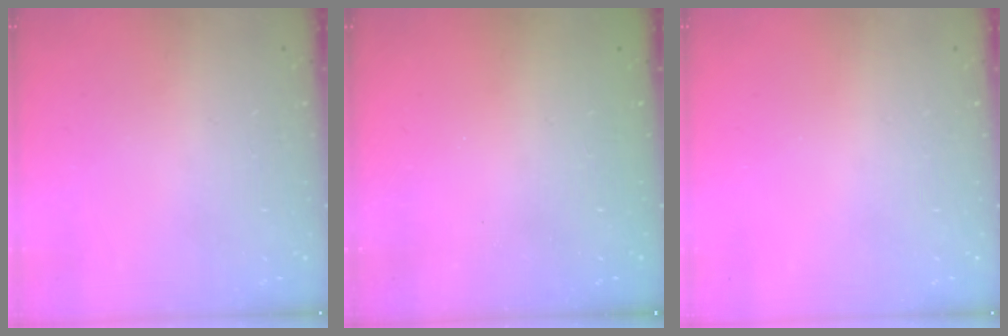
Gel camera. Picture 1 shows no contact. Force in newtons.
{"total": 2.4, "press": 2.2, "slide": 0.8}
{"total": 0.0}